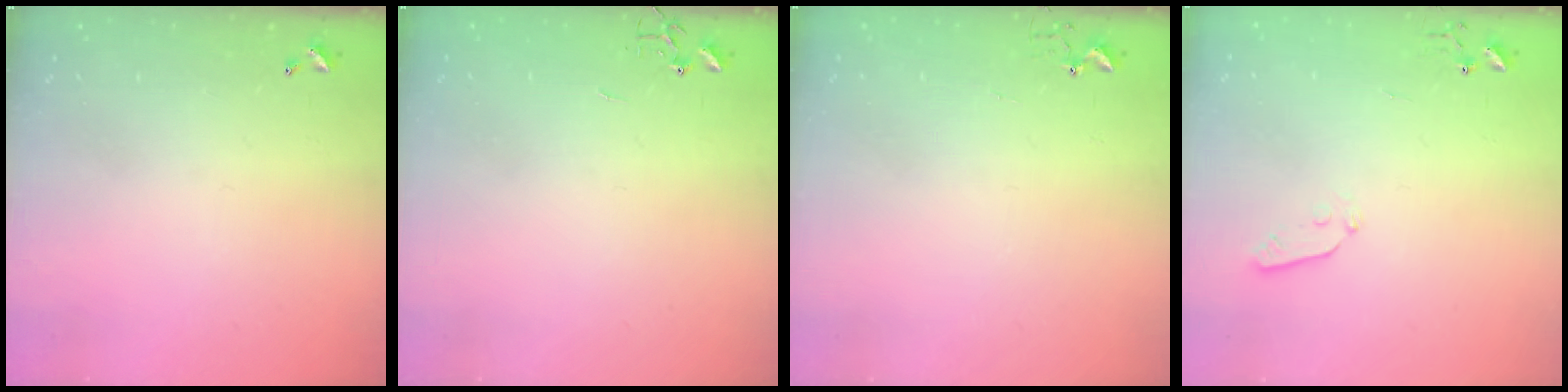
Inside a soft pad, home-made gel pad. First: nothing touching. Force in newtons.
{"total": 0.0}
{"total": 3.8, "press": 3.8, "slide": 0.3}
{"total": 3.5, "press": 3.5, "slide": 0.4}